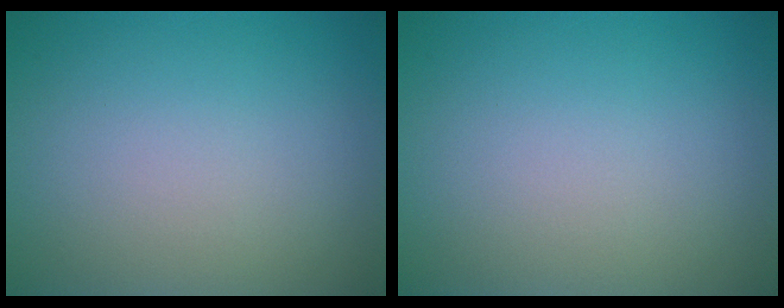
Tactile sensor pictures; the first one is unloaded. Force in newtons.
{"total": 0.0}